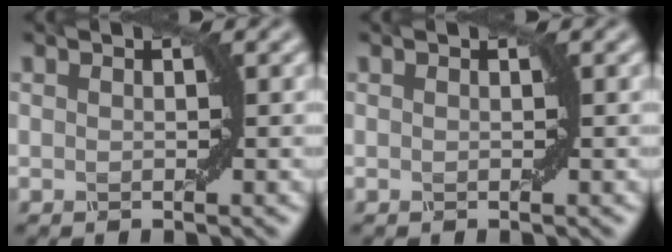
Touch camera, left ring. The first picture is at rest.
{"total": 0.0}